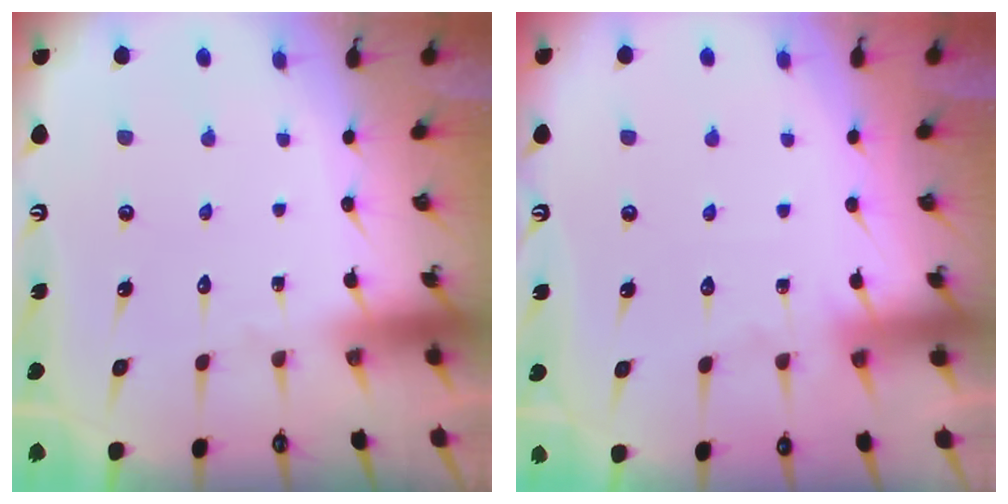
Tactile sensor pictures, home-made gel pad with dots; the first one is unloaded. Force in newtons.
{"total": 4.7, "press": 4.6, "slide": 0.6}